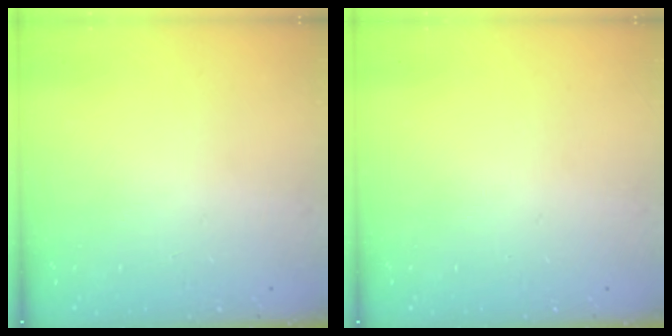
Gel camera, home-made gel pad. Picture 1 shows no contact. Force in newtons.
{"total": 0.0}